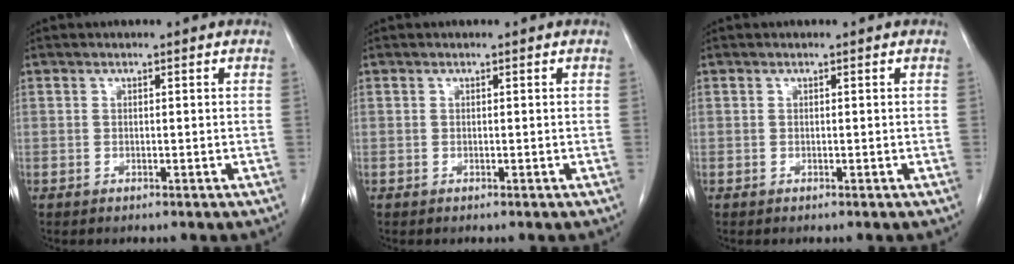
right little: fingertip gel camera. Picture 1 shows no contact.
{"total": 0.0}
{"total": 0.0}